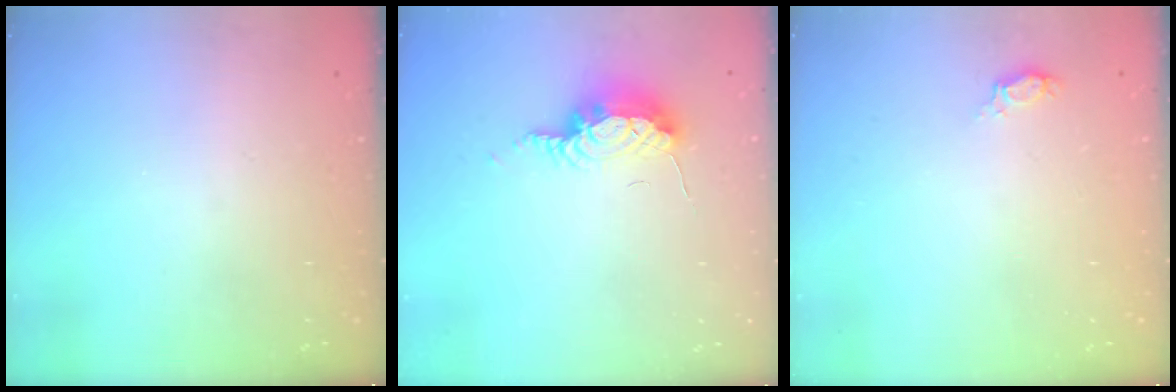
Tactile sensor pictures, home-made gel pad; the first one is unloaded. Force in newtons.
{"total": 13.0, "press": 9.9, "slide": 8.4}
{"total": 4.2, "press": 3.9, "slide": 1.5}